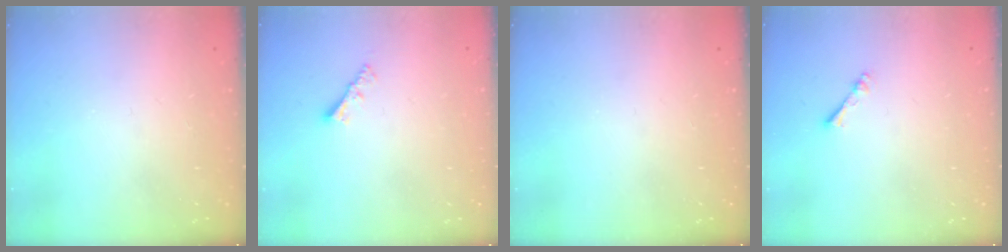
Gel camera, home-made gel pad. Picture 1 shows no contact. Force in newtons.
{"total": 3.5, "press": 3.5, "slide": 0.3}
{"total": 0.0}
{"total": 1.1, "press": 1.1, "slide": 0.2}